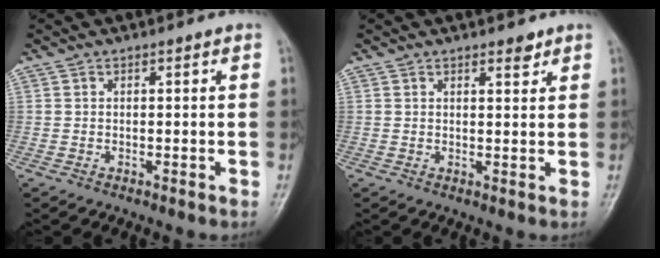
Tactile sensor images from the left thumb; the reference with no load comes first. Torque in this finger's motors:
{"motor_torque": [-0.01, 0.03, -0.10, -0.12, 0.06]}